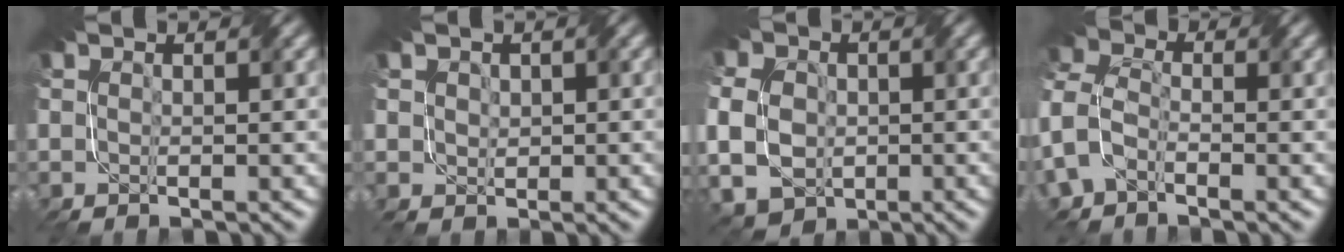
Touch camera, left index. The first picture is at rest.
{"total": 1.2, "force": [-0.5, 0.5, -0.9], "torque": [0.011, -0.003, 0.015]}
{"total": 6.2, "force": [-1.5, 5.2, 2.9], "torque": [-0.084, -0.001, -0.014]}
{"total": 4.7, "force": [-2.9, 2.9, 2.3], "torque": [-0.065, 0.005, -0.056]}